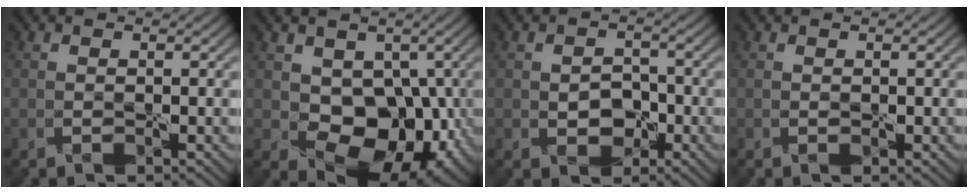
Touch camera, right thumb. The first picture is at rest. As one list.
[{"total": 9.2, "force": [0.0, 7.2, 5.8], "torque": [-0.057, -0.018, 0.000]}, {"total": 1.6, "force": [-0.6, 1.4, 0.4], "torque": [0.000, 0.004, -0.017]}, {"total": 0.0}]